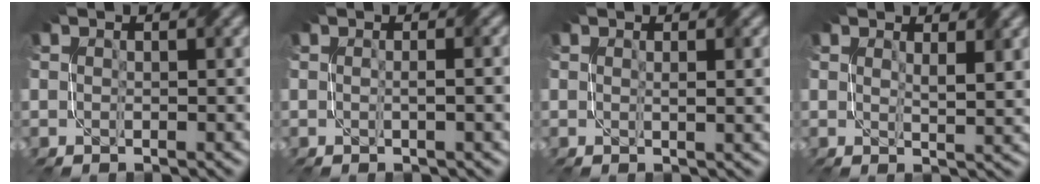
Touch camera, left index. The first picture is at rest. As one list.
[{"total": 2.3, "force": [0.1, 0.5, 2.3], "torque": [-0.030, 0.001, -0.005]}, {"total": 2.0, "force": [0.5, 0.4, 1.8], "torque": [-0.021, 0.003, 0.008]}, {"total": 2.4, "force": [1.3, 0.4, 2.0], "torque": [-0.031, -0.004, 0.025]}]